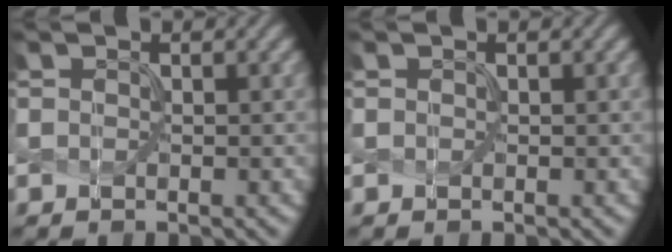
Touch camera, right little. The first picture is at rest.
{"total": 0.0}